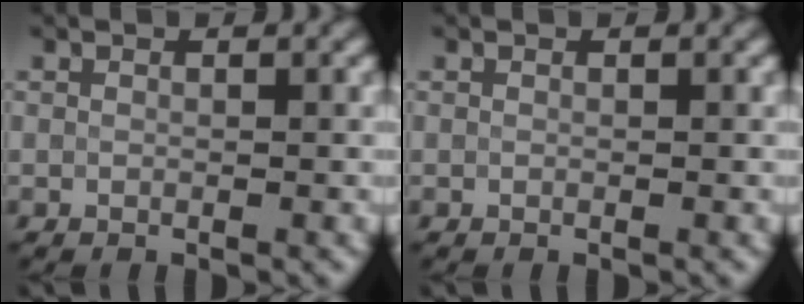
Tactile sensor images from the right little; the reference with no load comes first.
{"total": 0.0}